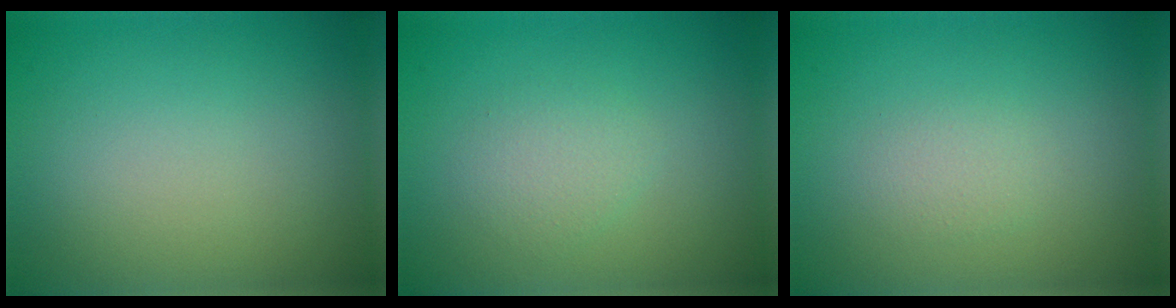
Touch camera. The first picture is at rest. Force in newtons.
{"total": 1.7, "press": 1.7, "slide": 0.0}
{"total": 1.1, "press": 1.1, "slide": 0.1}